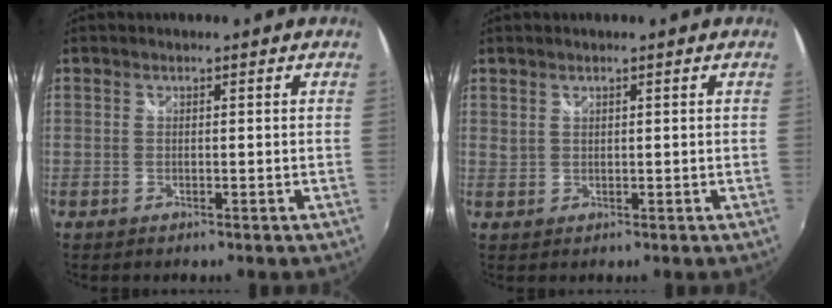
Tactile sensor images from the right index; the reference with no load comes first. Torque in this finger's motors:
{"motor_torque": [-0.16, 0.18, -0.07, 0.01]}